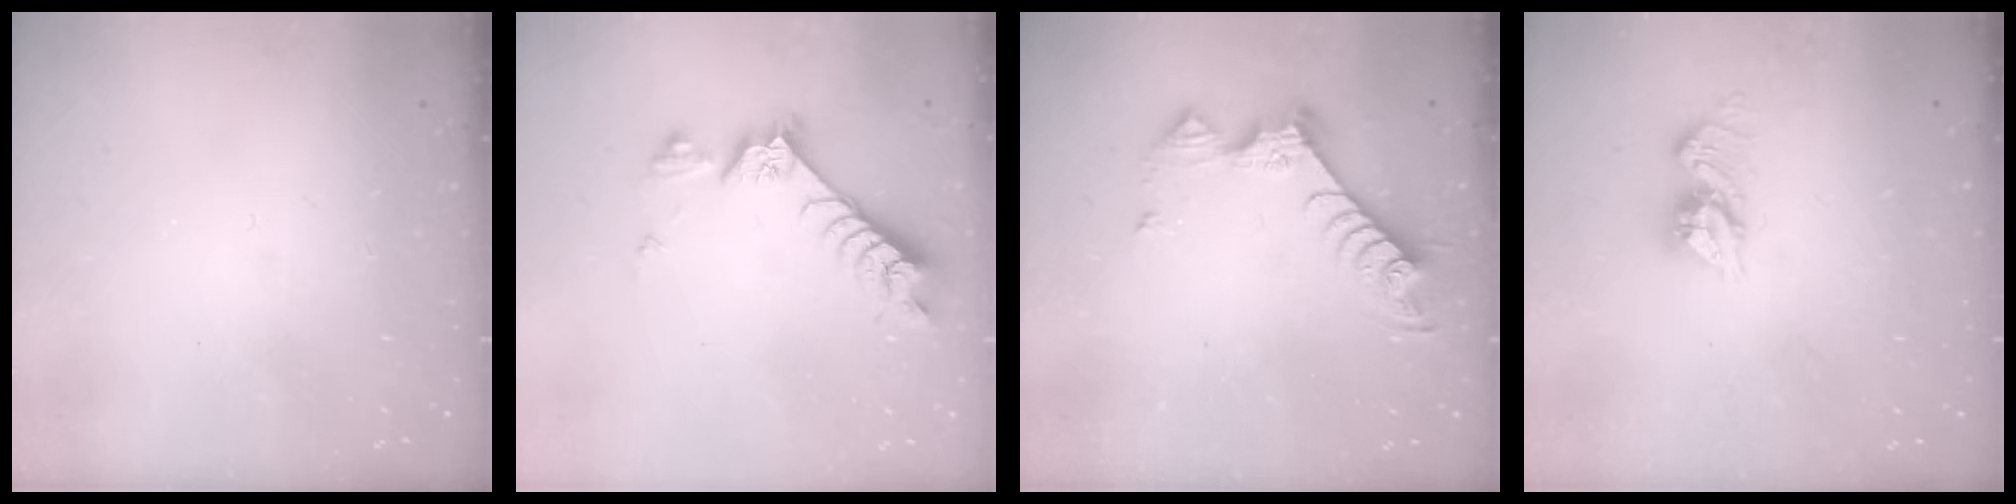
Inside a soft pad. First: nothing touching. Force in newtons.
{"total": 7.4, "press": 7.3, "slide": 1.1}
{"total": 10.0, "press": 9.9, "slide": 0.5}
{"total": 8.9, "press": 8.9, "slide": 0.6}